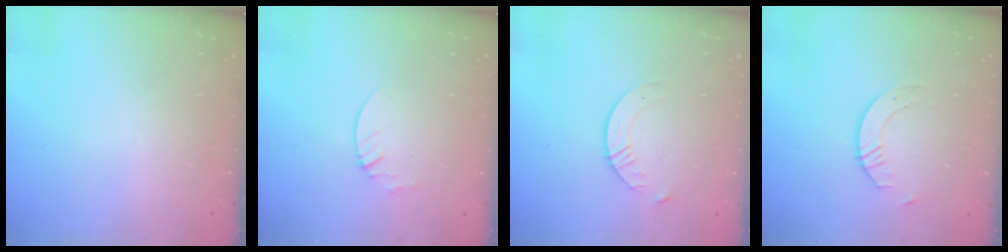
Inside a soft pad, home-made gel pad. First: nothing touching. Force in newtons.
{"total": 1.9, "press": 1.9, "slide": 0.2}
{"total": 5.6, "press": 5.6, "slide": 0.7}
{"total": 3.5, "press": 3.5, "slide": 0.4}